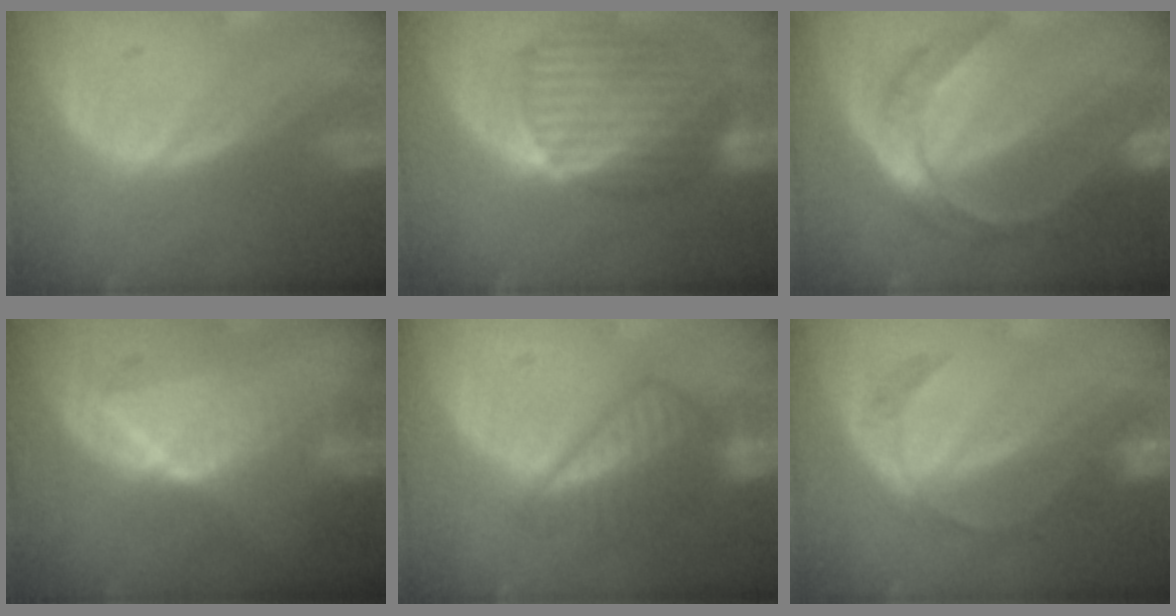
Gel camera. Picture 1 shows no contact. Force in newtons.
{"total": 10.7, "press": 9.2, "slide": 5.4}
{"total": 8.4, "press": 8.4, "slide": 0.8}
{"total": 6.3, "press": 6.2, "slide": 1.0}
{"total": 6.6, "press": 6.0, "slide": 2.6}
{"total": 5.0, "press": 4.8, "slide": 1.2}